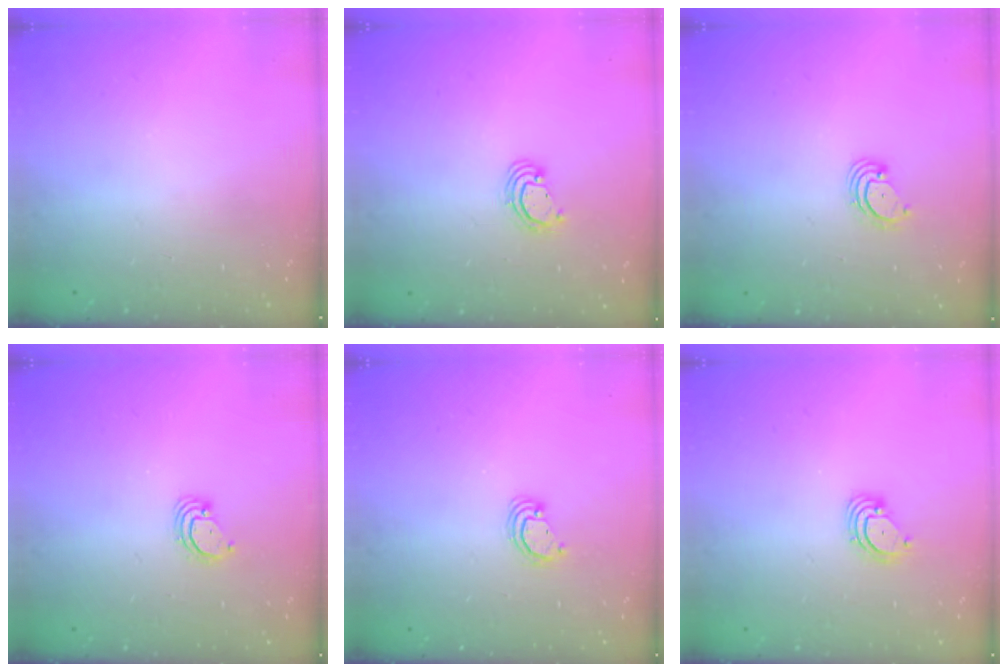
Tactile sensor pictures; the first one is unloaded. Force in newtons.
{"total": 2.8, "press": 2.8, "slide": 0.2}
{"total": 3.1, "press": 3.1, "slide": 0.3}
{"total": 2.9, "press": 2.9, "slide": 0.3}
{"total": 2.5, "press": 2.5, "slide": 0.2}
{"total": 3.5, "press": 3.5, "slide": 0.4}